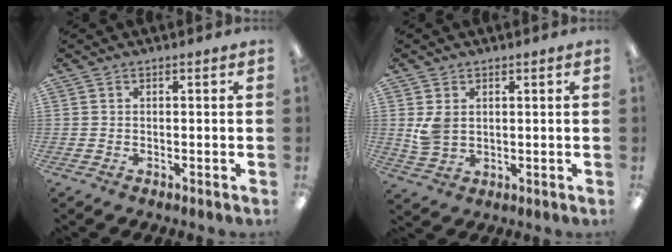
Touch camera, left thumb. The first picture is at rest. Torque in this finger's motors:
{"motor_torque": [-0.10, 0.48, -0.04, -0.08, 0.01]}